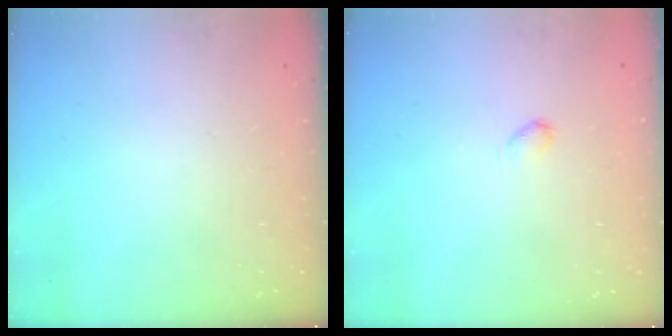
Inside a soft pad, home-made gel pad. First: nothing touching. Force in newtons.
{"total": 2.2, "press": 2.2, "slide": 0.4}